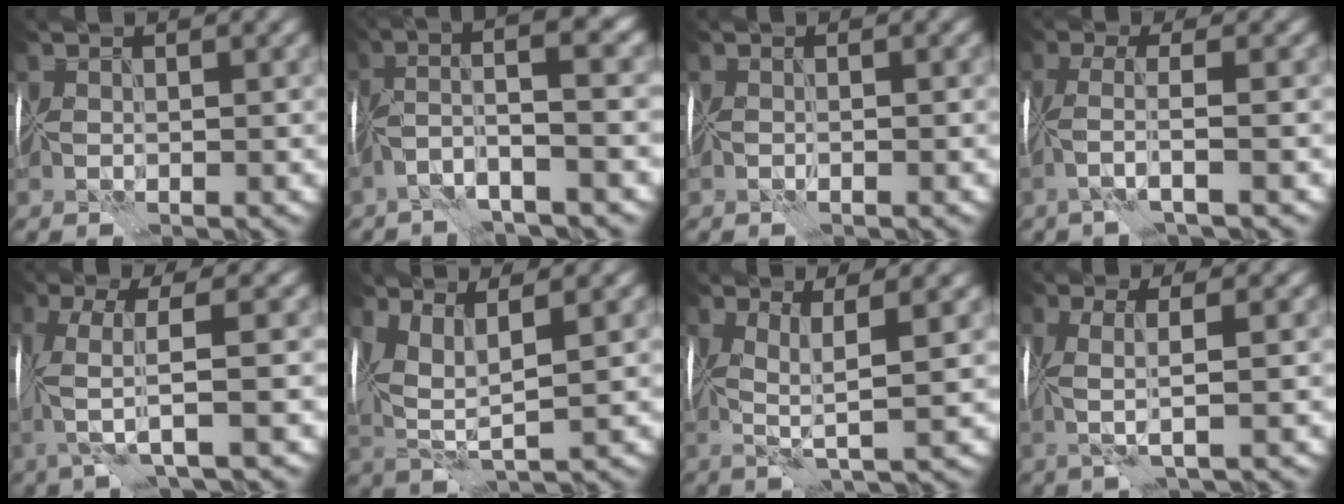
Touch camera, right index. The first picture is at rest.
{"total": 5.7, "force": [-0.9, 1.0, 5.5], "torque": [-0.105, 0.030, -0.031]}
{"total": 0.5, "force": [-0.2, 0.1, 0.4], "torque": [-0.005, 0.000, -0.005]}
{"total": 2.9, "force": [-0.9, 0.3, 2.7], "torque": [-0.057, 0.008, -0.030]}
{"total": 4.9, "force": [-0.4, 0.8, 4.8], "torque": [-0.098, 0.003, -0.011]}
{"total": 5.3, "force": [2.0, 1.9, 4.6], "torque": [-0.107, -0.001, 0.041]}
{"total": 4.0, "force": [1.1, 0.5, 3.8], "torque": [-0.073, 0.001, 0.021]}
{"total": 3.1, "force": [0.3, 0.4, 3.1], "torque": [-0.063, 0.003, 0.004]}